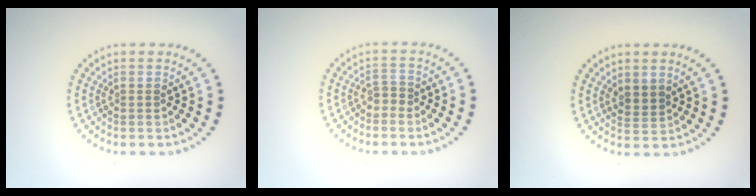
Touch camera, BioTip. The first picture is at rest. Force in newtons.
{"total": 1.1, "press": 0.8, "slide": 0.7}
{"total": 1.6, "press": 1.3, "slide": 1.0}